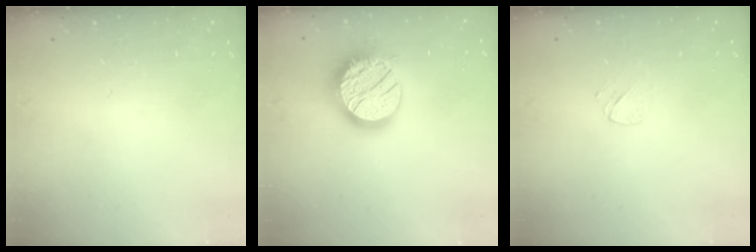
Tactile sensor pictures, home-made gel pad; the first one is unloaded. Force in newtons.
{"total": 18.1, "press": 18.0, "slide": 1.1}
{"total": 4.8, "press": 4.7, "slide": 0.9}